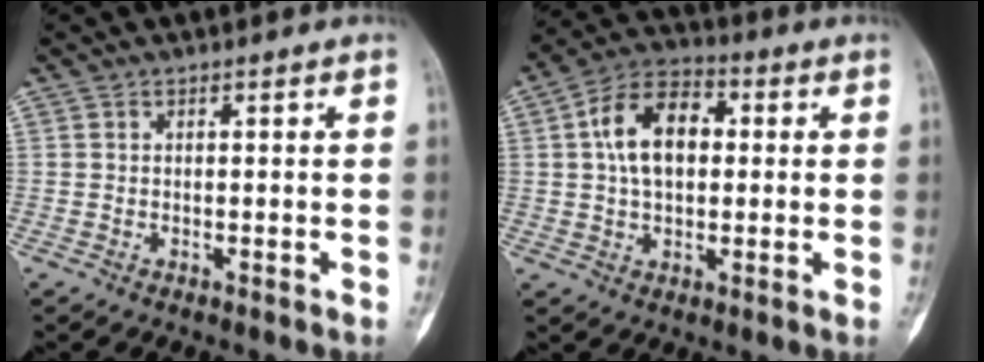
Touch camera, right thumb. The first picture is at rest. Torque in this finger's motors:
{"motor_torque": [-0.80, 1.28, 0.51, -0.31, 0.11]}